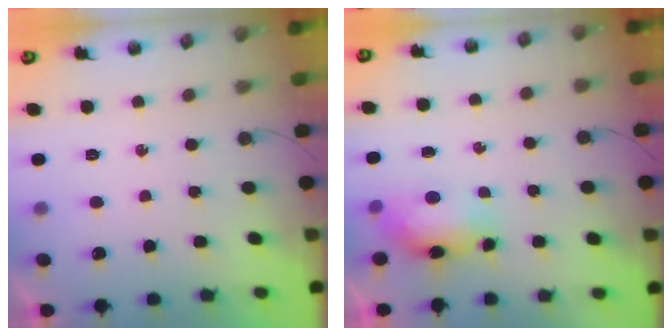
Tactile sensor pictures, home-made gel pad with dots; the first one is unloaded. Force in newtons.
{"total": 7.6, "press": 7.3, "slide": 1.8}